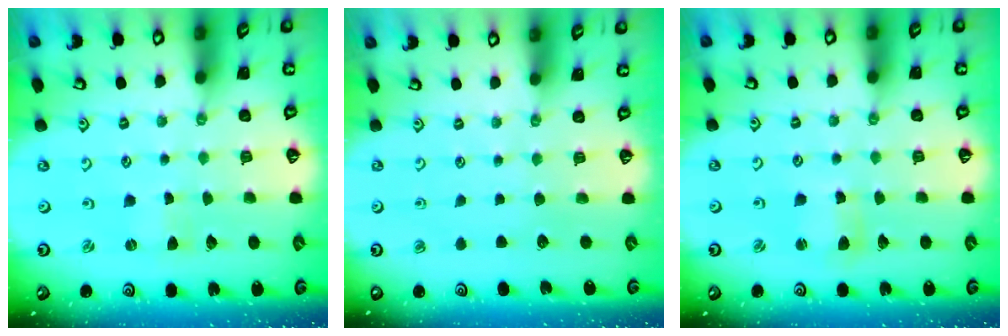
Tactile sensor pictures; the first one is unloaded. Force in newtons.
{"total": 0.0}
{"total": 4.2, "press": 4.2, "slide": 0.5}